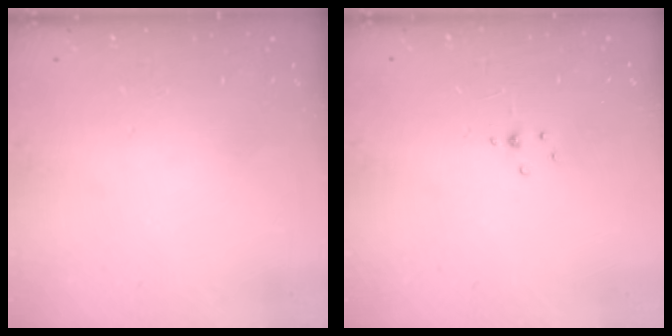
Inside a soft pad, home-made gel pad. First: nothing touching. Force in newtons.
{"total": 1.8, "press": 1.8, "slide": 0.2}